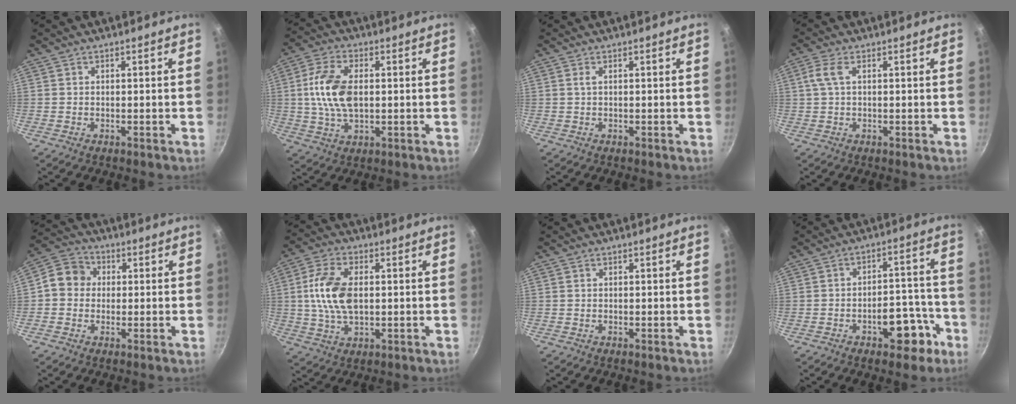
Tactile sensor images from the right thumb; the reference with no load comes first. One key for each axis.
{"total": 11.3, "fx": 0.8, "fy": 6.4, "fz": 9.2, "tx": -0.174, "ty": 0.013, "tz": 0.012}
{"total": 0.7, "fx": 0.2, "fy": 0.1, "fz": 0.6, "tx": -0.013, "ty": 0.001, "tz": 0.004}
{"total": 3.2, "fx": 0.7, "fy": 1.3, "fz": 2.9, "tx": -0.068, "ty": 0.009, "tz": 0.013}
{"total": 7.3, "fx": 0.3, "fy": 6.5, "fz": 3.2, "tx": -0.026, "ty": 0.015, "tz": -0.017}
{"total": 10.2, "fx": 0.9, "fy": 5.8, "fz": 8.3, "tx": -0.156, "ty": 0.008, "tz": 0.014}
{"total": 0.0}
{"total": 10.1, "fx": -5.1, "fy": 5.4, "fz": 6.9, "tx": -0.057, "ty": 0.052, "tz": -0.059}